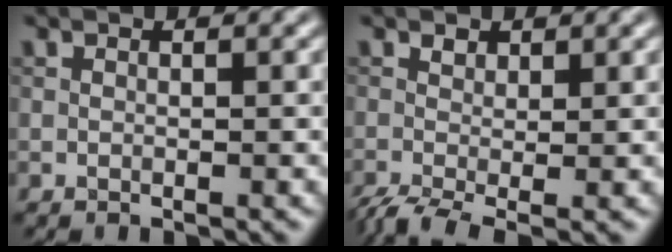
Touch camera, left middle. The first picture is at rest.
{"total": 2.3, "force": [-0.9, 1.0, 1.9], "torque": [-0.047, -0.006, -0.024]}